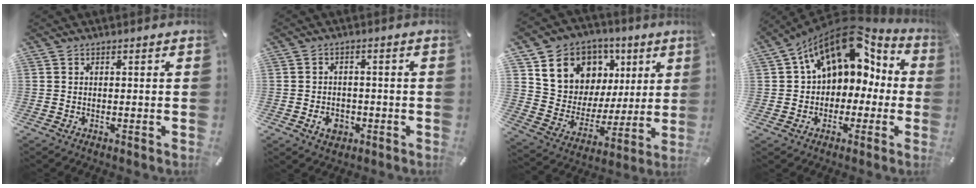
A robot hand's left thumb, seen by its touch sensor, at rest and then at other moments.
{"total": 4.5, "force": [-1.7, 3.6, 2.2], "torque": [-0.034, 0.004, -0.032]}
{"total": 13.6, "force": [6.4, 11.6, 3.1], "torque": [-0.063, -0.046, 0.130]}
{"total": 15.3, "force": [6.8, 10.9, 8.4], "torque": [-0.131, -0.036, 0.122]}